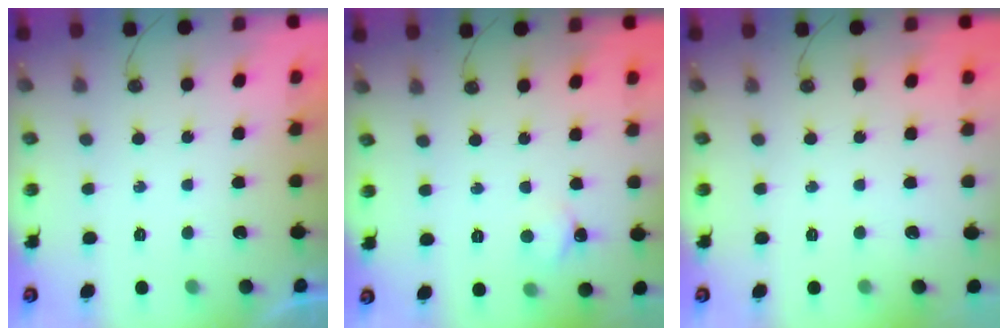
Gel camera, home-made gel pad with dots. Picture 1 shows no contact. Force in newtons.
{"total": 2.0, "press": 2.0, "slide": 0.3}
{"total": 0.0}